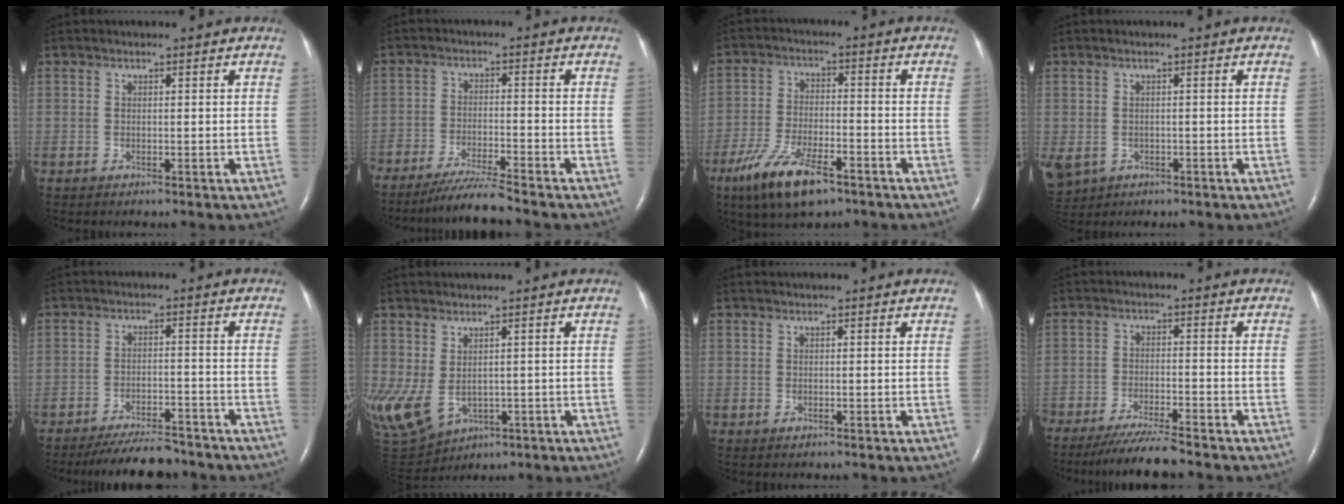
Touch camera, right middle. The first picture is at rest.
{"total": 6.2, "force": [-5.5, -0.9, 2.5], "torque": [-0.047, -0.023, -0.103]}
{"total": 10.9, "force": [-6.9, 3.3, 7.8], "torque": [-0.160, -0.018, -0.122]}
{"total": 10.5, "force": [-4.4, 8.4, 4.5], "torque": [-0.137, -0.009, -0.057]}
{"total": 9.5, "force": [-8.7, 2.0, 3.4], "torque": [-0.049, -0.005, -0.134]}
{"total": 19.2, "force": [-5.6, 14.1, 11.8], "torque": [-0.329, -0.027, -0.067]}
{"total": 0.0}
{"total": 7.5, "force": [-6.7, 0.0, 3.4], "torque": [-0.057, -0.023, -0.115]}